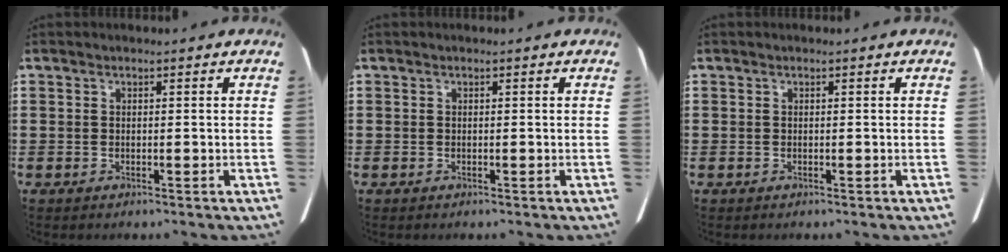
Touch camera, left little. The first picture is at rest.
{"total": 0.0}
{"total": 0.0}